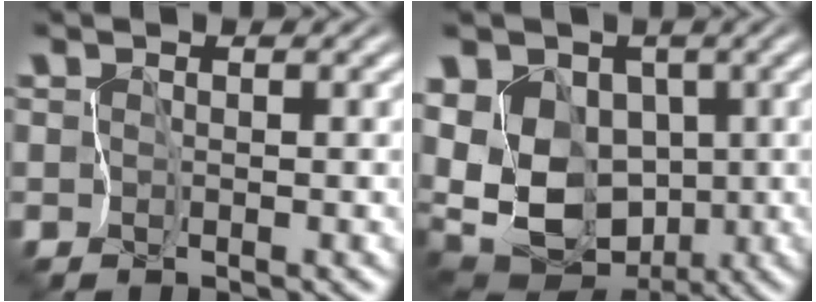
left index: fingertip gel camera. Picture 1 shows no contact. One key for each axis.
{"total": 12.7, "fx": 0.5, "fy": 9.6, "fz": 8.4, "tx": -0.170, "ty": 0.008, "tz": -0.011}